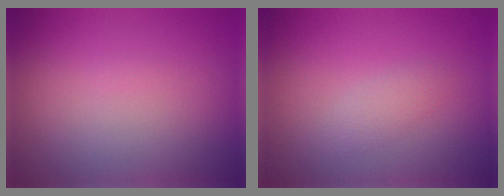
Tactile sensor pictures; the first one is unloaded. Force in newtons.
{"total": 1.2, "press": 1.2, "slide": 0.1}